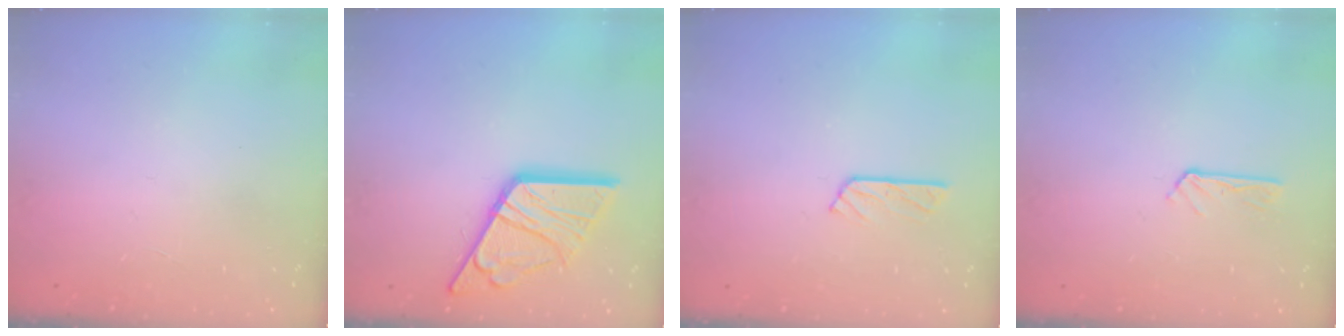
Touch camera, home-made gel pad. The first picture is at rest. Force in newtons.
{"total": 17.5, "press": 17.4, "slide": 1.8}
{"total": 5.5, "press": 5.5, "slide": 0.2}
{"total": 2.6, "press": 2.6, "slide": 0.2}